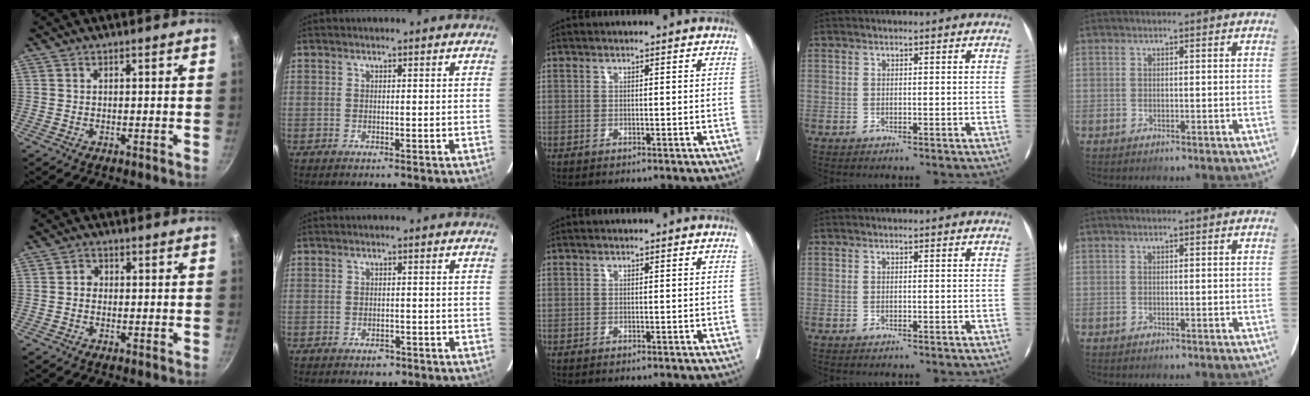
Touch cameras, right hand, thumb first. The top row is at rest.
{"thumb": {"total": 1.8, "force": [-0.2, 1.6, 0.8], "torque": [-0.001, 0.007, -0.010]}, "index": {"total": 2.1, "force": [-1.4, 1.3, 1.0], "torque": [-0.011, 0.002, -0.012]}}